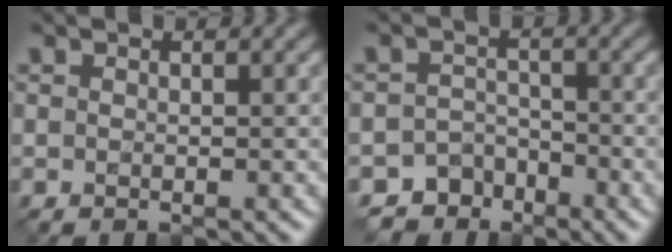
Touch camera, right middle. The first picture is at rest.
{"total": 4.3, "force": [-3.6, 2.3, -0.3], "torque": [0.024, -0.001, -0.054]}